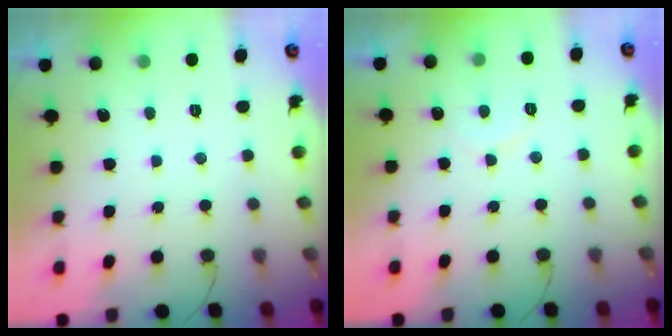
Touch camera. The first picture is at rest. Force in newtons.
{"total": 5.5, "press": 5.5, "slide": 0.5}